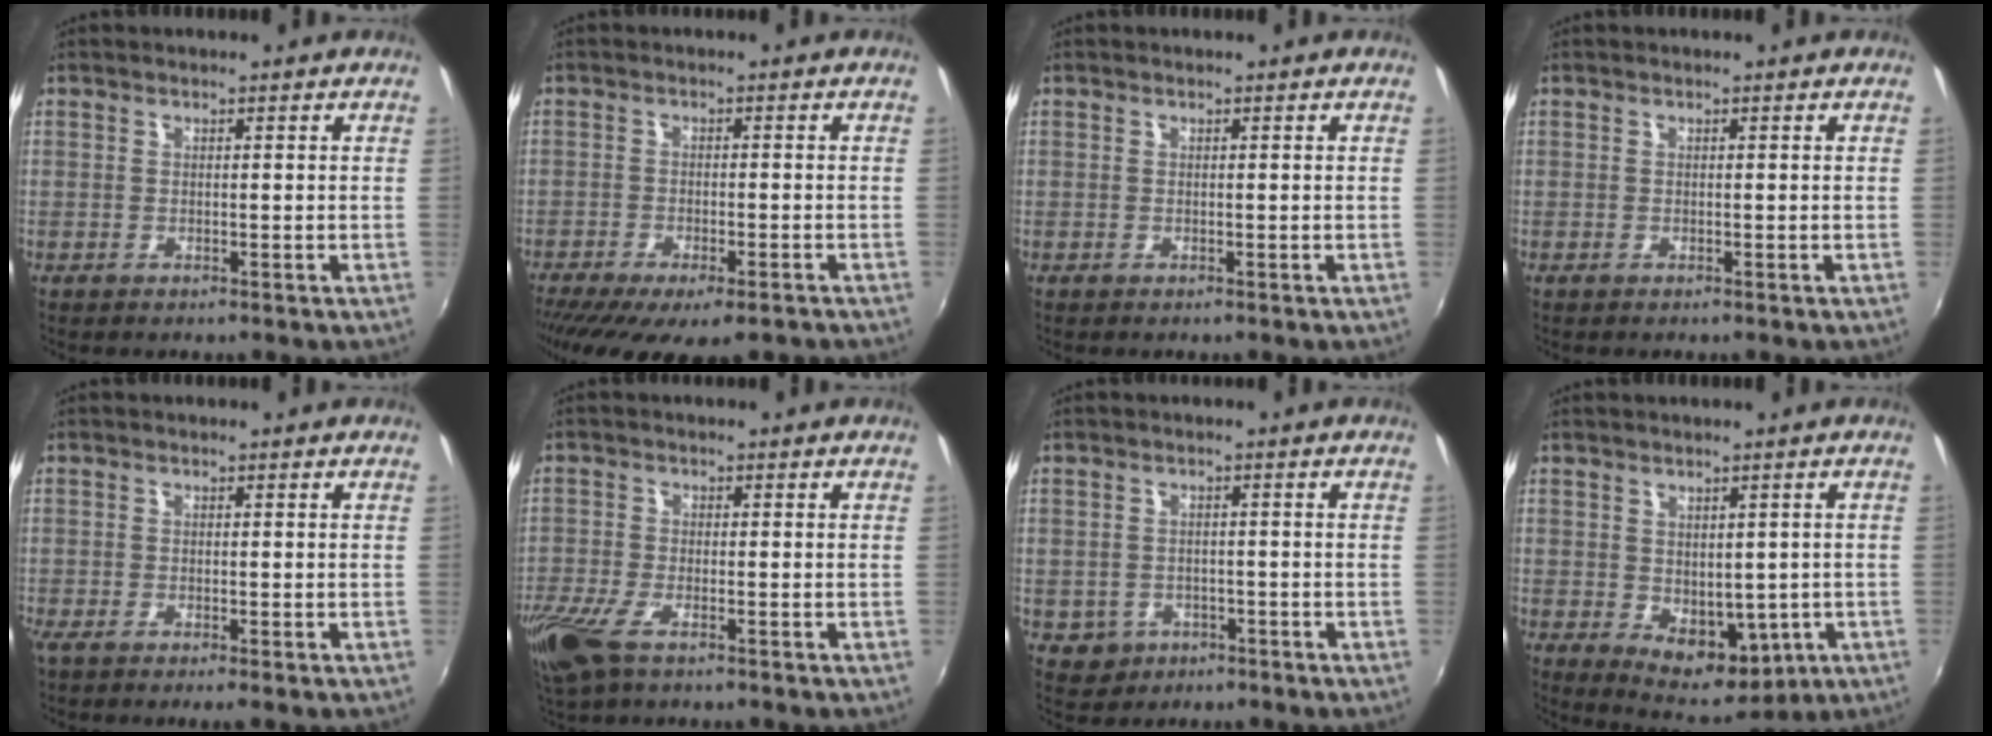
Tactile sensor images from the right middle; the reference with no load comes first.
{"total": 13.9, "force": [-10.3, 4.3, 8.4], "torque": [-0.175, -0.055, -0.154]}
{"total": 0.0}
{"total": 0.0}
{"total": 1.4, "force": [-1.0, -0.2, 0.9], "torque": [-0.021, -0.005, -0.022]}
{"total": 9.0, "force": [-5.5, 3.3, 6.3], "torque": [-0.155, -0.034, -0.107]}
{"total": 4.8, "force": [-1.9, 4.3, 1.2], "torque": [-0.037, 0.000, -0.021]}
{"total": 8.0, "force": [-1.2, 5.5, 5.6], "torque": [-0.089, -0.017, 0.001]}